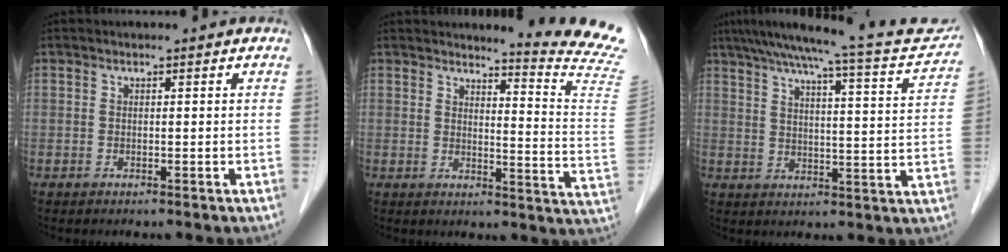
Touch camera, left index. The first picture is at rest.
{"total": 13.0, "force": [12.5, -2.9, 2.0], "torque": [-0.031, -0.145, 0.125]}
{"total": 20.0, "force": [17.8, 1.4, 8.9], "torque": [-0.130, -0.005, 0.223]}